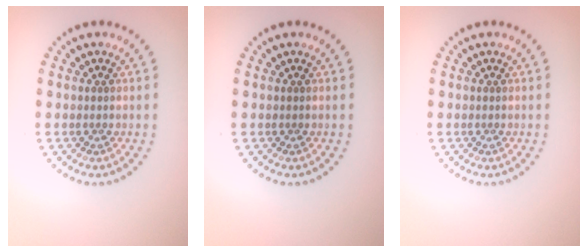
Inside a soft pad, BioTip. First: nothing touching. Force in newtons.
{"total": 0.0}
{"total": 0.0}